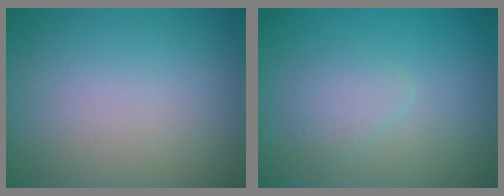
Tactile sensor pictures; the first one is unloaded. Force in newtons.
{"total": 1.8, "press": 1.8, "slide": 0.1}